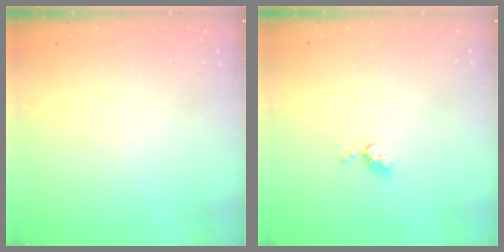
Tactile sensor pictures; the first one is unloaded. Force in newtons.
{"total": 4.0, "press": 3.9, "slide": 0.7}